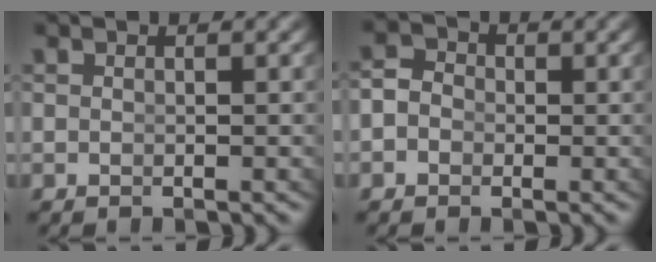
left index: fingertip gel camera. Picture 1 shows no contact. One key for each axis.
{"total": 3.8, "fx": -0.4, "fy": 3.5, "fz": 1.5, "tx": -0.026, "ty": -0.006, "tz": -0.017}